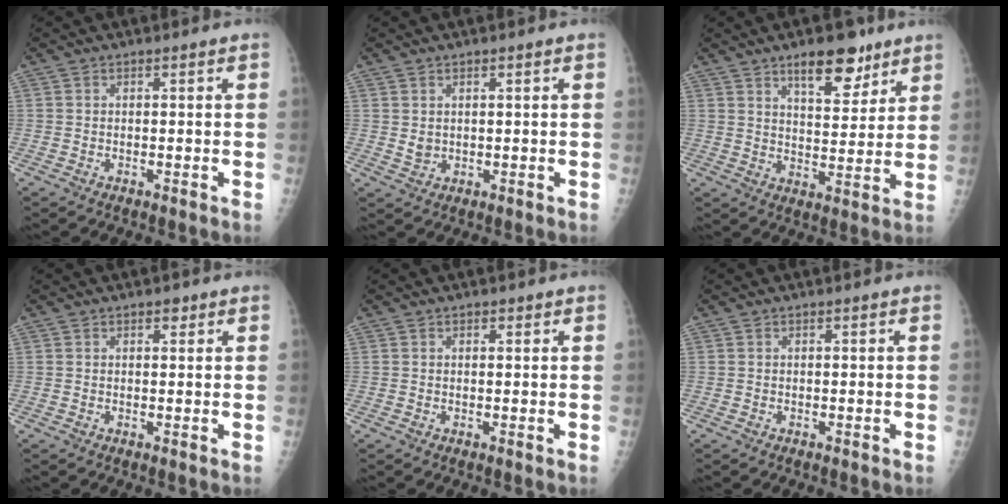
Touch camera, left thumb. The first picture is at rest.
{"total": 1.7, "force": [0.5, 1.3, 0.9], "torque": [-0.007, -0.007, 0.016]}
{"total": 9.9, "force": [6.6, 4.1, 6.2], "torque": [-0.063, -0.041, 0.104]}
{"total": 1.0, "force": [0.6, 0.6, 0.5], "torque": [0.004, -0.002, 0.007]}
{"total": 0.5, "force": [0.3, 0.4, 0.2], "torque": [0.004, -0.002, 0.003]}
{"total": 0.0}